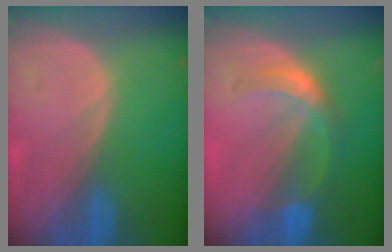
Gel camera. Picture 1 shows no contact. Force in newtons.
{"total": 5.5, "press": 5.1, "slide": 2.1}